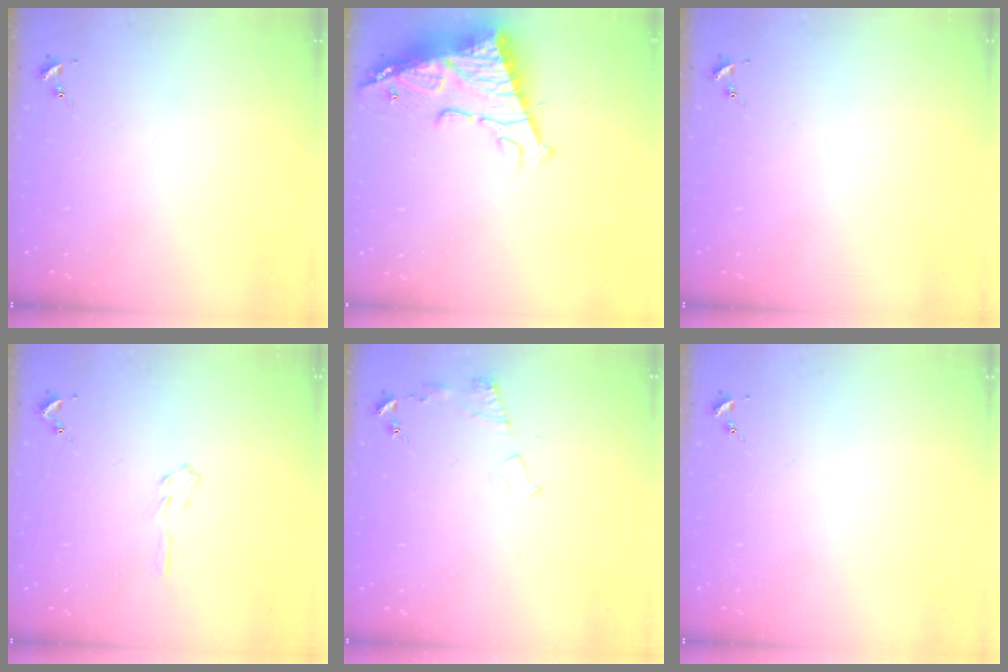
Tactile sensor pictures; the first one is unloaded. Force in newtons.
{"total": 14.9, "press": 14.8, "slide": 1.5}
{"total": 0.0}
{"total": 3.2, "press": 3.1, "slide": 0.4}
{"total": 6.1, "press": 6.1, "slide": 0.7}
{"total": 0.0}